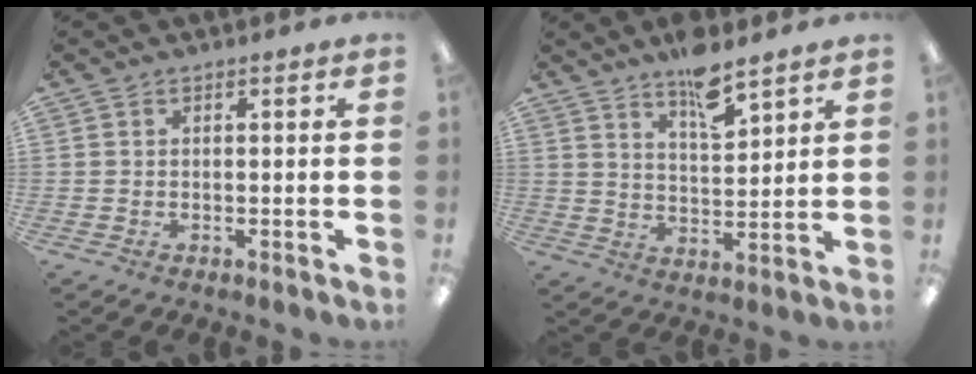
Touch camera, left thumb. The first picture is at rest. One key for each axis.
{"total": 9.1, "fx": 7.1, "fy": 2.7, "fz": 5.0, "tx": -0.071, "ty": -0.048, "tz": 0.119}